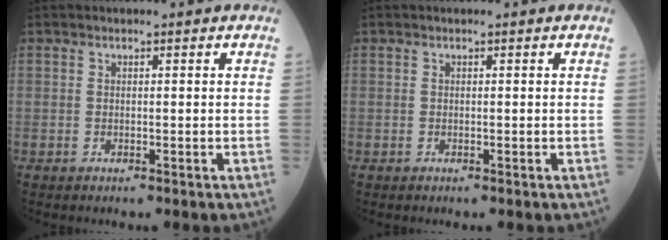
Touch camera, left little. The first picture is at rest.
{"total": 0.0}